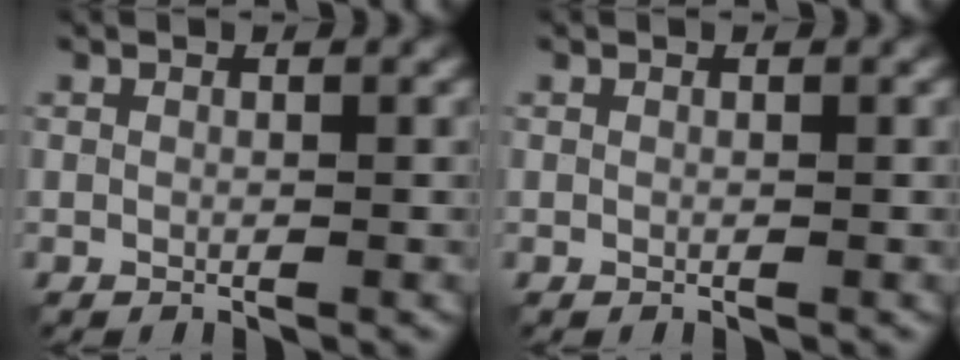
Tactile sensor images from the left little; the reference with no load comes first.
{"total": 0.0}